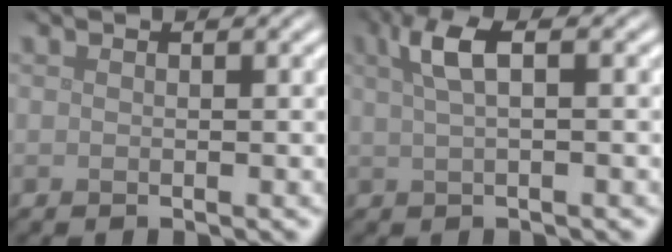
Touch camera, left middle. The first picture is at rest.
{"total": 3.4, "force": [1.3, 1.1, 3.0], "torque": [-0.053, 0.010, 0.022]}